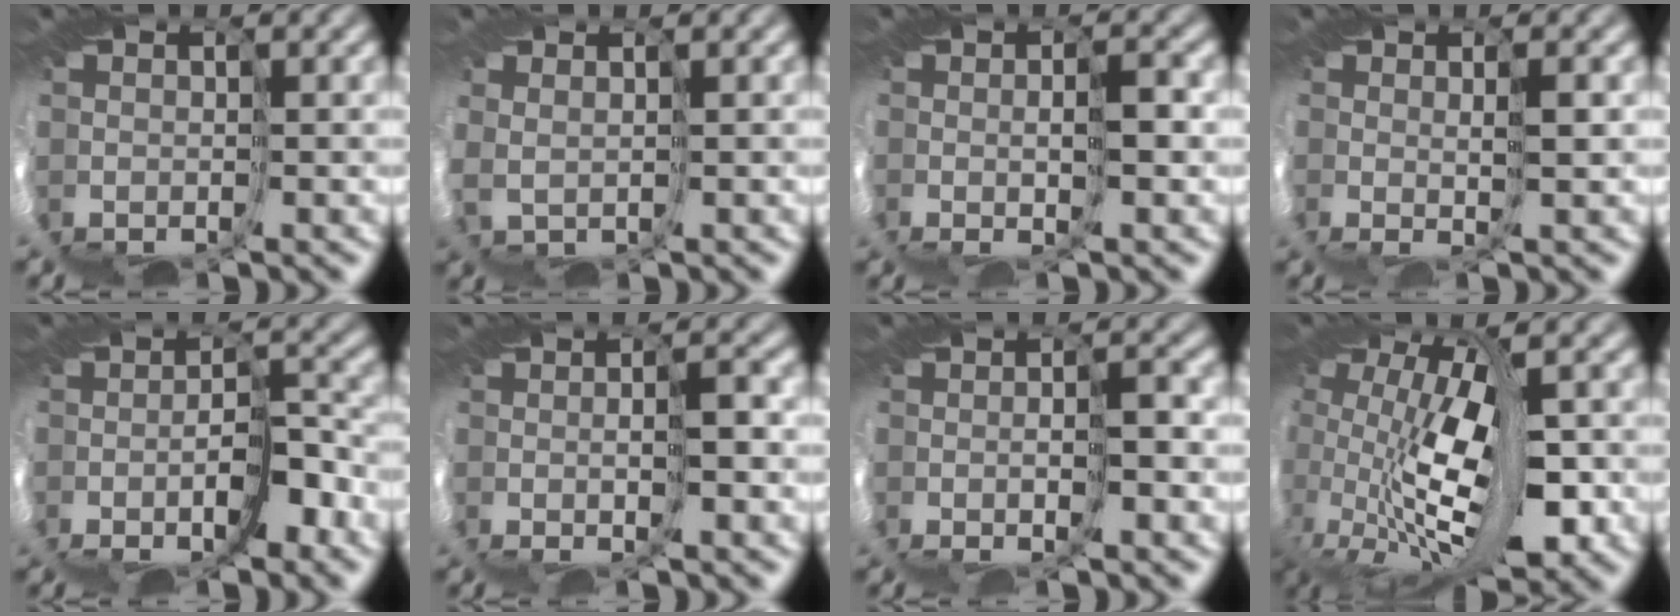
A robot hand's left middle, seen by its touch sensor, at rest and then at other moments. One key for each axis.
{"total": 1.4, "fx": 1.2, "fy": 0.7, "fz": 0.1, "tx": -0.015, "ty": -0.008, "tz": 0.030}
{"total": 2.3, "fx": 0.5, "fy": -0.9, "fz": 2.1, "tx": -0.037, "ty": -0.002, "tz": 0.009}
{"total": 2.4, "fx": 1.5, "fy": -0.6, "fz": 1.8, "tx": -0.036, "ty": -0.005, "tz": 0.032}
{"total": 4.0, "fx": -2.5, "fy": -0.4, "fz": 3.1, "tx": -0.058, "ty": -0.012, "tz": -0.045}
{"total": 2.3, "fx": 0.0, "fy": -1.3, "fz": 1.9, "tx": -0.035, "ty": -0.004, "tz": -0.003}
{"total": 2.3, "fx": -0.6, "fy": -1.2, "fz": 1.9, "tx": -0.033, "ty": -0.004, "tz": -0.012}
{"total": 10.0, "fx": 0.8, "fy": 3.7, "fz": 9.2, "tx": -0.182, "ty": -0.020, "tz": 0.038}